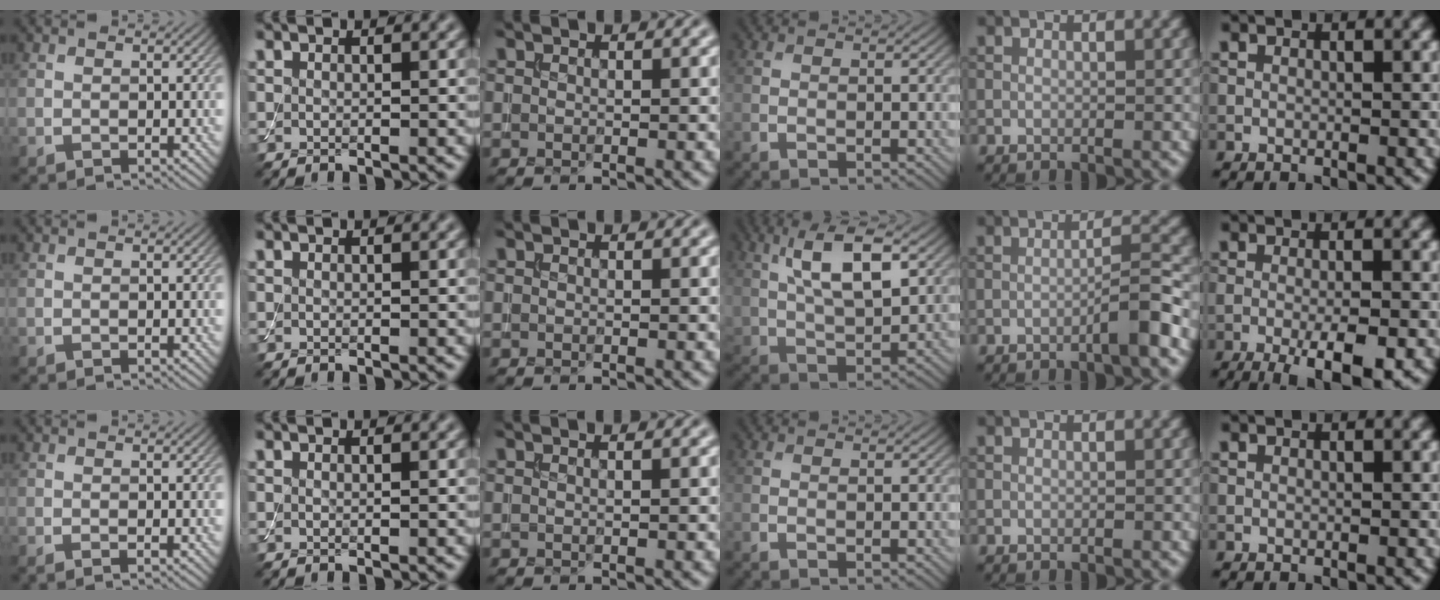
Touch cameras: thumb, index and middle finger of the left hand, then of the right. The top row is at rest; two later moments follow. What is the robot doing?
{"motion": "assemble", "object": "toy tower of hanoi"}